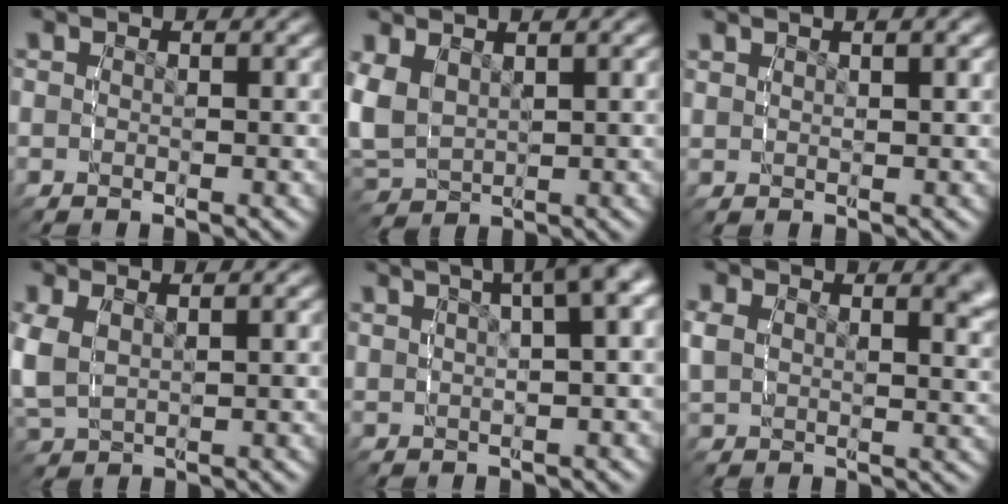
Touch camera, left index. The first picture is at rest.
{"total": 5.1, "force": [0.8, 4.4, 2.5], "torque": [-0.096, -0.021, 0.031]}
{"total": 1.6, "force": [1.2, -0.1, 1.0], "torque": [-0.009, 0.006, 0.028]}
{"total": 4.4, "force": [0.6, 3.6, 2.4], "torque": [-0.084, -0.013, 0.024]}
{"total": 11.0, "force": [5.4, 5.3, 8.0], "torque": [-0.102, 0.040, 0.072]}
{"total": 3.4, "force": [2.1, 1.6, 2.2], "torque": [-0.037, -0.007, 0.045]}